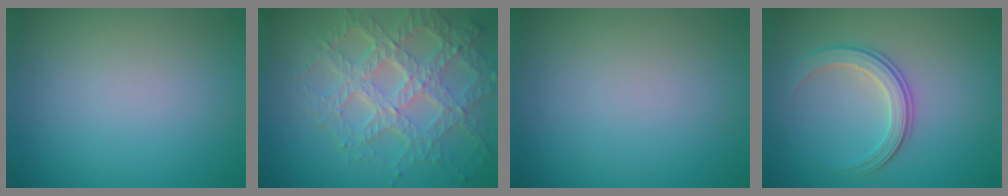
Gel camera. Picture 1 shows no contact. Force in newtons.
{"total": 7.2, "press": 5.2, "slide": 5.0}
{"total": 0.0}
{"total": 2.9, "press": 2.7, "slide": 1.0}